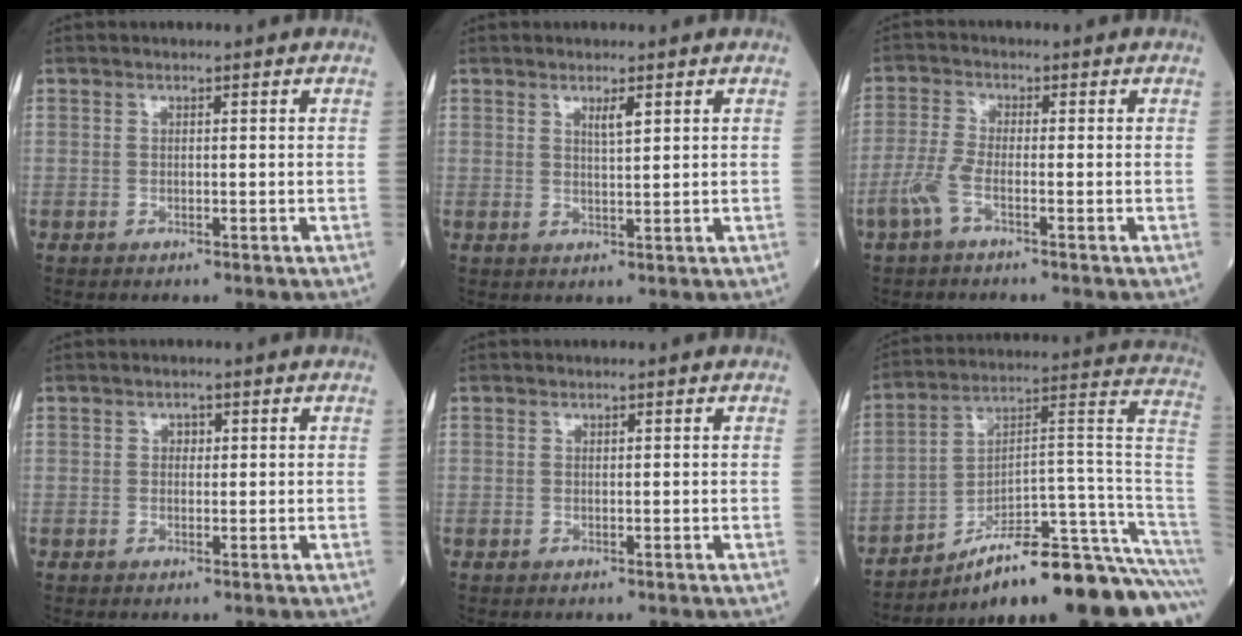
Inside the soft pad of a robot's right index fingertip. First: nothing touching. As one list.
[{"total": 2.1, "force": [1.4, 0.2, 1.5], "torque": [-0.027, -0.002, 0.027]}, {"total": 3.6, "force": [-1.8, 0.4, 3.0], "torque": [-0.079, -0.002, -0.045]}, {"total": 1.0, "force": [0.3, 0.8, 0.6], "torque": [-0.005, 0.002, 0.002]}, {"total": 0.0}, {"total": 22.7, "force": [-16.7, 1.6, 15.2], "torque": [-0.125, 0.048, -0.252]}]